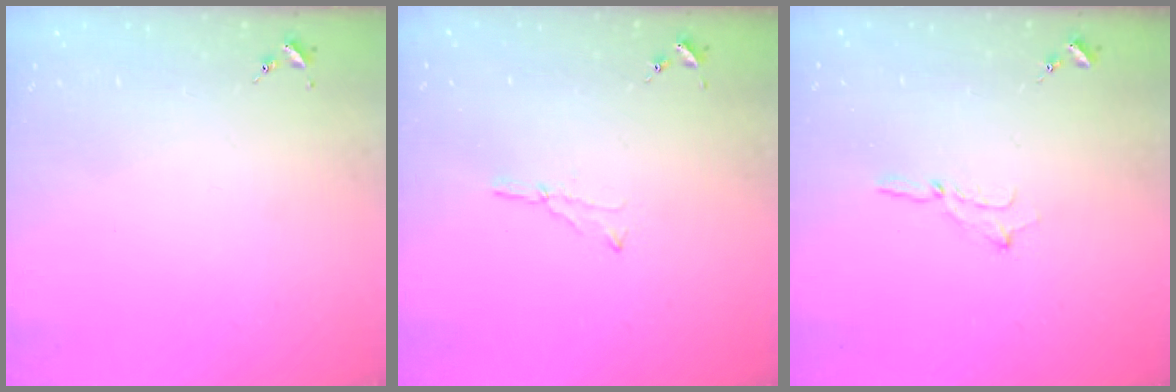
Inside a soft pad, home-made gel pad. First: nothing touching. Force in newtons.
{"total": 3.5, "press": 3.5, "slide": 0.4}
{"total": 2.5, "press": 2.5, "slide": 0.2}